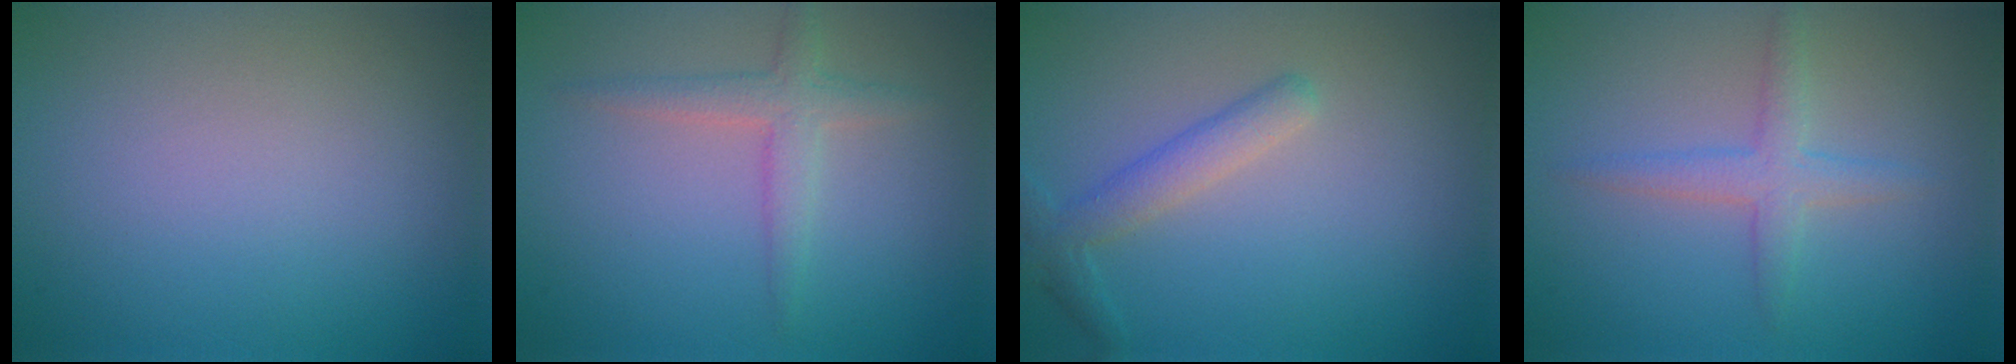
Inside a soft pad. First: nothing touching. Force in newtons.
{"total": 2.4, "press": 2.4, "slide": 0.1}
{"total": 2.6, "press": 2.5, "slide": 0.1}
{"total": 2.4, "press": 2.4, "slide": 0.0}